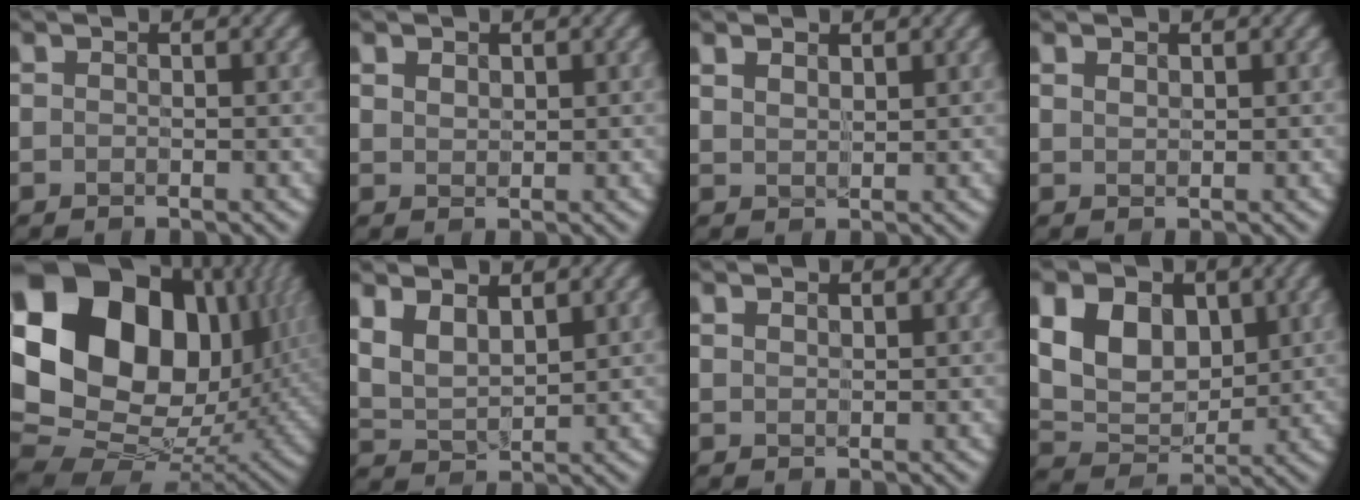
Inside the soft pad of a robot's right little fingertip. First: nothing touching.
{"total": 1.4, "force": [0.8, 1.0, 0.7], "torque": [-0.018, 0.000, 0.020]}
{"total": 2.1, "force": [1.4, 1.1, 1.0], "torque": [-0.024, 0.006, 0.025]}
{"total": 0.9, "force": [0.6, 0.4, 0.4], "torque": [-0.009, 0.005, 0.014]}
{"total": 20.5, "force": [6.1, 14.7, 12.9], "torque": [-0.284, 0.021, 0.123]}
{"total": 4.3, "force": [2.3, 2.2, 2.8], "torque": [-0.063, -0.002, 0.046]}
{"total": 1.0, "force": [0.8, 0.5, 0.4], "torque": [-0.009, 0.004, 0.014]}
{"total": 7.0, "force": [1.8, 5.0, 4.6], "torque": [-0.096, -0.005, 0.024]}